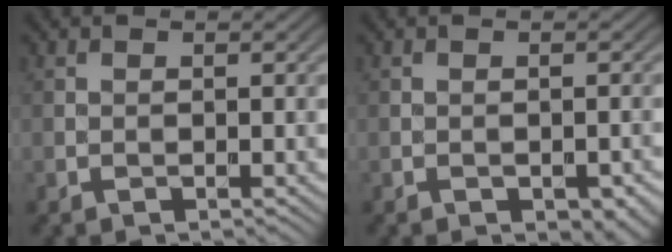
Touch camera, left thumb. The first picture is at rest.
{"total": 2.9, "force": [-1.4, 1.5, 2.1], "torque": [-0.027, -0.005, -0.012]}